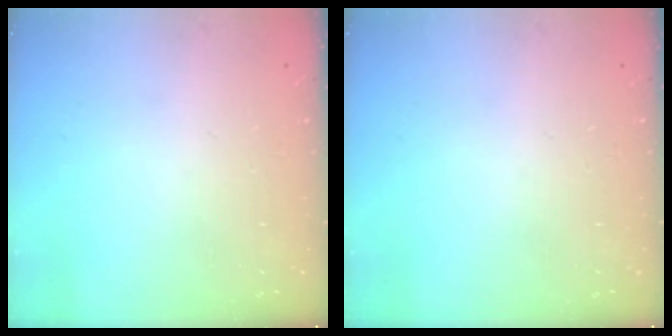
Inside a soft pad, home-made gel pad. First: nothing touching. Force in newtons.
{"total": 0.0}